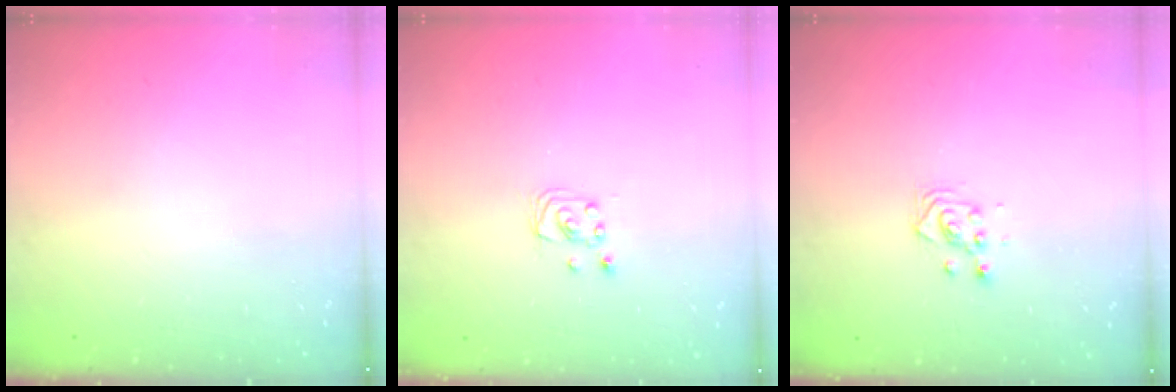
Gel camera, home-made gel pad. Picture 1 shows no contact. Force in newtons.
{"total": 1.9, "press": 1.9, "slide": 0.1}
{"total": 3.2, "press": 3.2, "slide": 0.2}